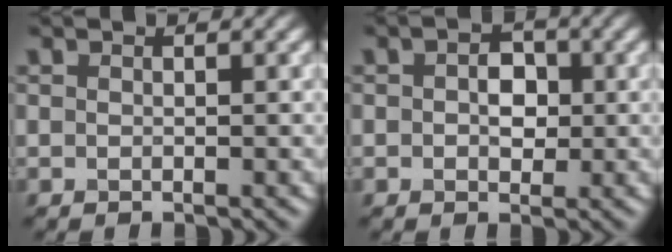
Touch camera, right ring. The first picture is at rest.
{"total": 2.7, "force": [0.2, 1.9, 1.9], "torque": [-0.028, 0.003, -0.002]}